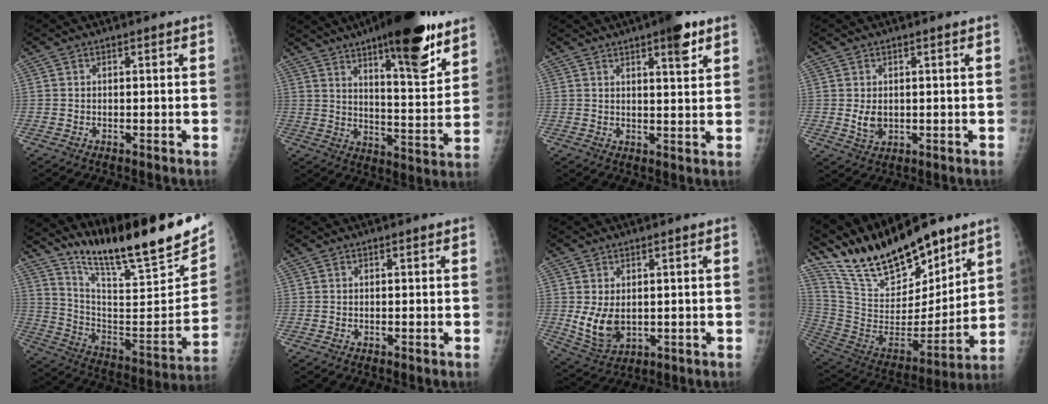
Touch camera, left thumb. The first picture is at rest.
{"total": 20.9, "force": [13.2, 5.5, 15.2], "torque": [-0.193, -0.071, 0.198]}
{"total": 6.7, "force": [4.0, 1.5, 5.2], "torque": [-0.064, -0.018, 0.054]}
{"total": 3.2, "force": [0.3, 2.3, 2.3], "torque": [-0.033, -0.008, 0.015]}
{"total": 25.5, "force": [19.5, 3.9, 16.0], "torque": [-0.230, -0.101, 0.319]}
{"total": 0.0}
{"total": 7.0, "force": [0.4, 4.5, 5.4], "torque": [-0.089, -0.017, 0.027]}
{"total": 24.1, "force": [19.6, 7.4, 12.0], "torque": [-0.181, -0.090, 0.354]}